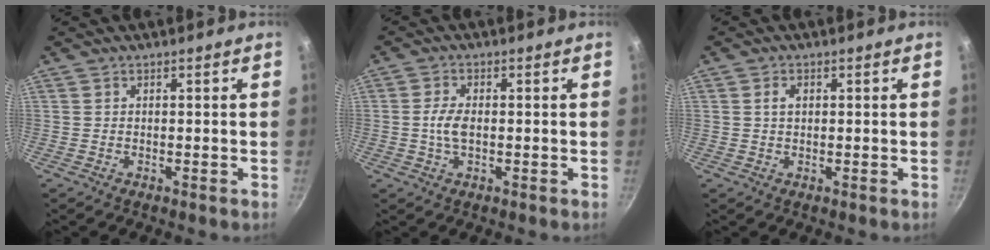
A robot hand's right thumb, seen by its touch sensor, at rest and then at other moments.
{"total": 3.9, "force": [-0.2, 2.1, 3.3], "torque": [-0.065, 0.007, -0.007]}
{"total": 2.1, "force": [0.5, 1.4, 1.5], "torque": [-0.020, 0.004, 0.009]}